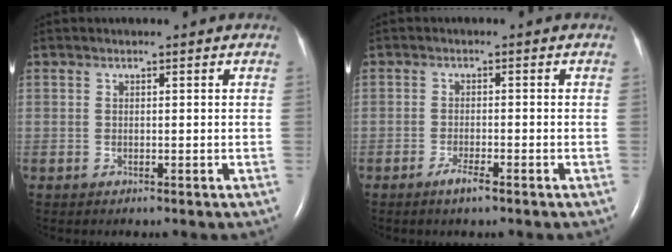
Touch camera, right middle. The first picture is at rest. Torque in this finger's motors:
{"motor_torque": [0.38, -0.27, 0.03, 0.01]}